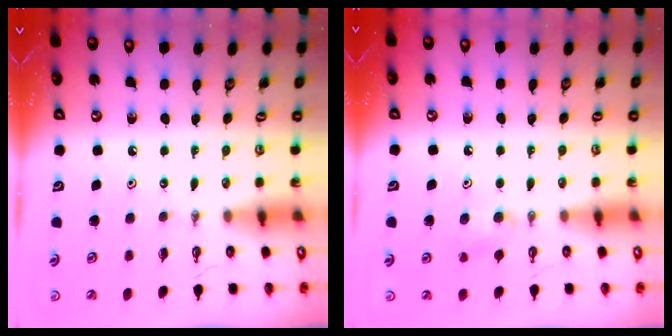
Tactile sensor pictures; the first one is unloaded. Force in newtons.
{"total": 4.6, "press": 4.2, "slide": 1.8}